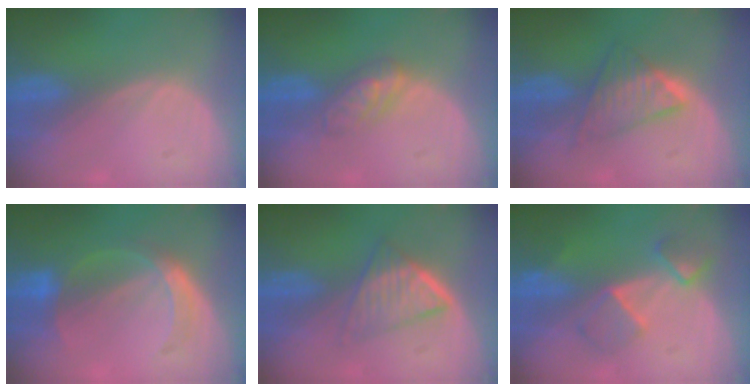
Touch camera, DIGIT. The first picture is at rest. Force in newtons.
{"total": 4.7, "press": 4.5, "slide": 1.3}
{"total": 6.0, "press": 5.9, "slide": 0.6}
{"total": 5.6, "press": 5.3, "slide": 1.9}
{"total": 6.6, "press": 5.5, "slide": 3.6}
{"total": 5.5, "press": 5.4, "slide": 1.2}